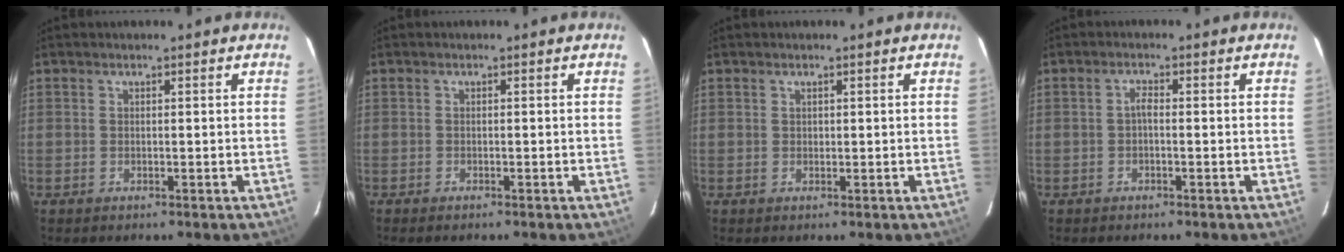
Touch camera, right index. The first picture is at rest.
{"total": 0.9, "force": [-0.8, 0.2, 0.4], "torque": [-0.009, -0.003, -0.014]}
{"total": 0.5, "force": [0.3, 0.4, 0.1], "torque": [-0.002, 0.003, 0.005]}
{"total": 1.3, "force": [-0.4, 0.5, 1.1], "torque": [-0.022, 0.006, -0.010]}